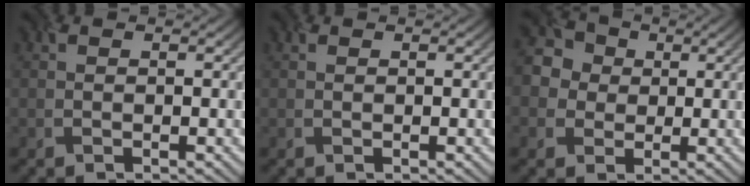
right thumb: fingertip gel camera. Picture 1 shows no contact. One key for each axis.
{"total": 0.0}
{"total": 5.7, "fx": 0.5, "fy": 5.4, "fz": 1.8, "tx": -0.055, "ty": 0.016, "tz": -0.009}